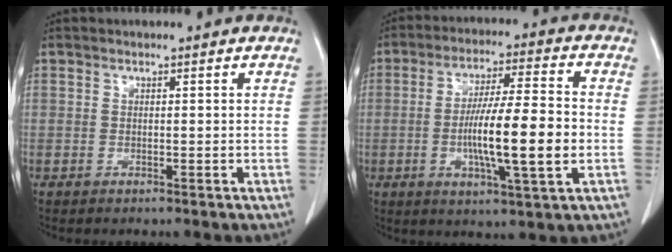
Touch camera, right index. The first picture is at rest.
{"total": 13.4, "force": [-2.3, 1.2, 13.2], "torque": [-0.234, -0.003, -0.041]}